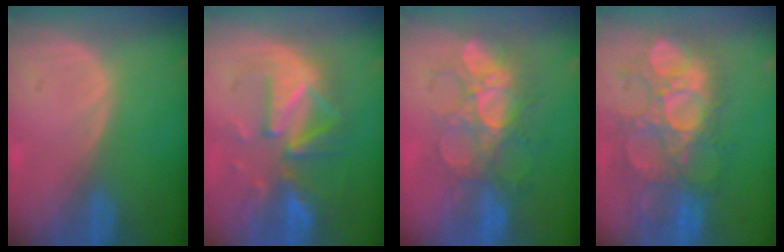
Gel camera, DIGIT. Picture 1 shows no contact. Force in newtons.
{"total": 9.5, "press": 9.0, "slide": 3.0}
{"total": 9.1, "press": 8.6, "slide": 2.9}
{"total": 11.2, "press": 10.8, "slide": 3.1}